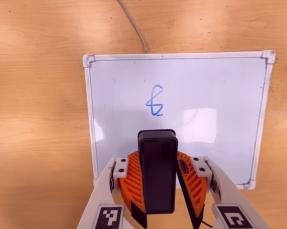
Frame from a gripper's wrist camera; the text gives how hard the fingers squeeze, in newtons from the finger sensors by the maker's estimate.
{"total": 7.5, "left": 7.9, "right": 7.1}